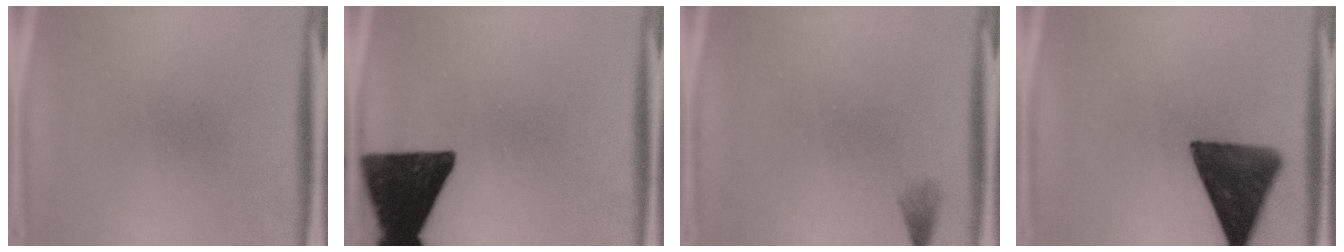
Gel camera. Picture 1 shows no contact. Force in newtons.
{"total": 16.4}
{"total": 1.0}
{"total": 13.2}